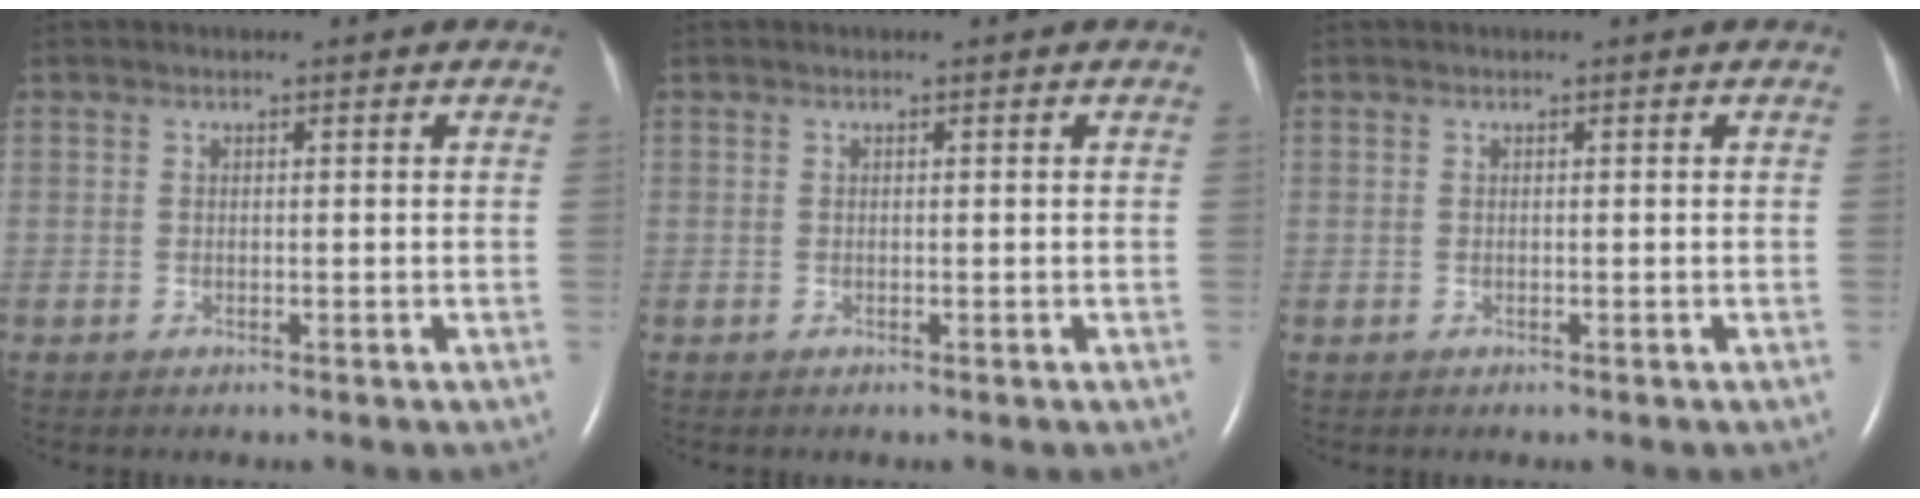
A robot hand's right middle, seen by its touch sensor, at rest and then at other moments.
{"total": 0.0}
{"total": 0.0}